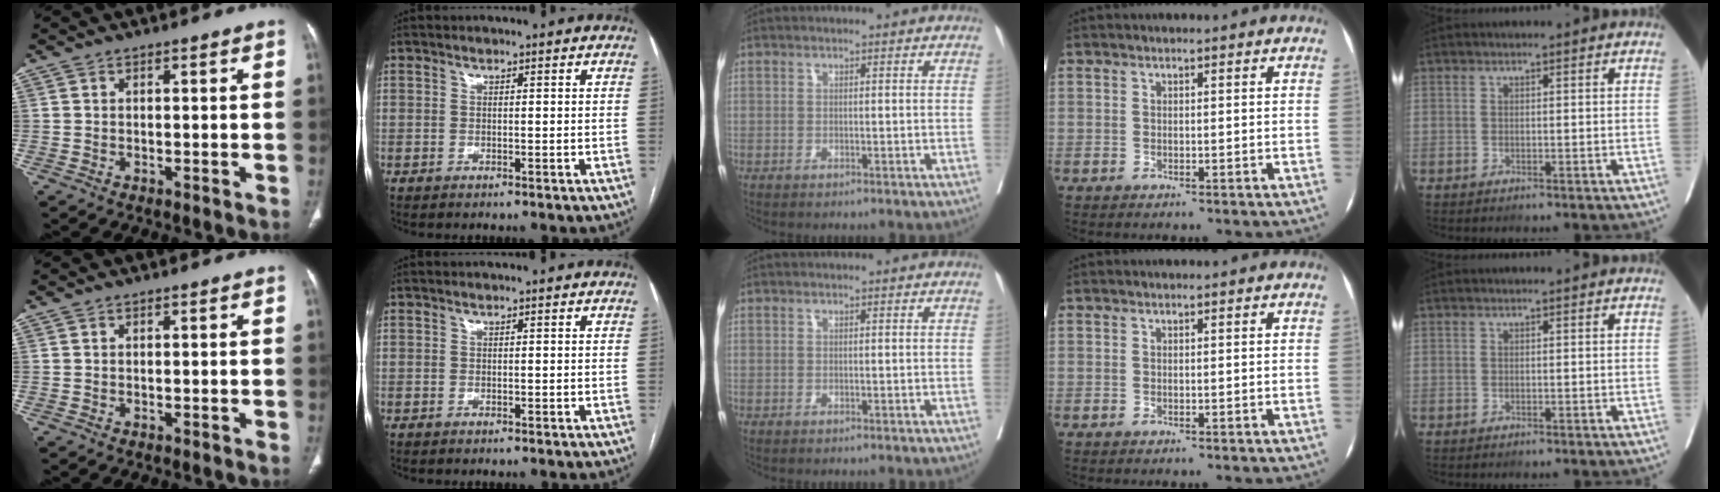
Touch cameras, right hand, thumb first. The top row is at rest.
{}